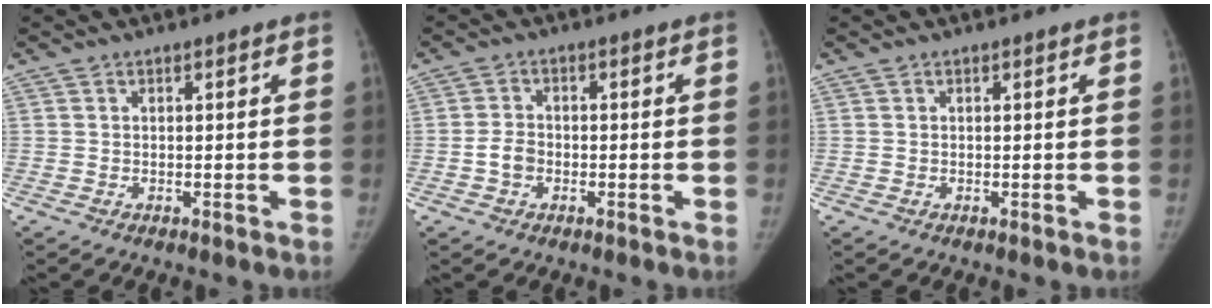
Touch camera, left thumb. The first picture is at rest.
{"total": 3.2, "force": [-0.9, 2.5, 1.8], "torque": [-0.026, 0.011, -0.021]}
{"total": 0.0}